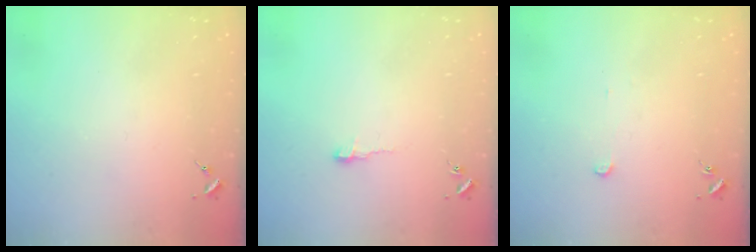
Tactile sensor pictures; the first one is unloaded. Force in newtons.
{"total": 3.6, "press": 3.5, "slide": 0.5}
{"total": 2.4, "press": 2.4, "slide": 0.2}